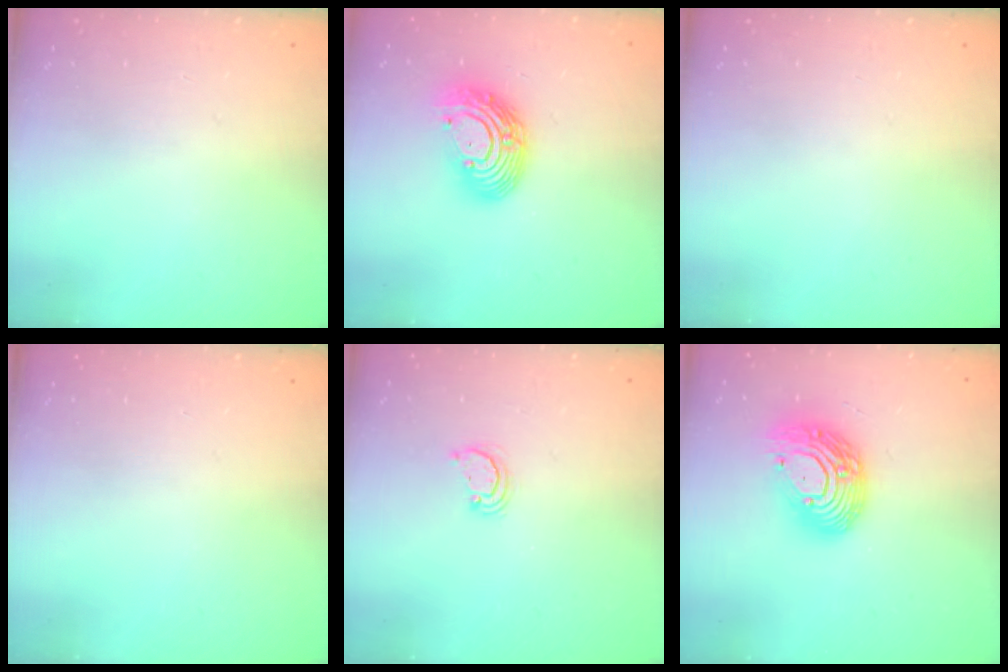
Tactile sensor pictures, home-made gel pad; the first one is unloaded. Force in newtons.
{"total": 13.2, "press": 13.2, "slide": 0.8}
{"total": 0.0}
{"total": 0.0}
{"total": 2.5, "press": 2.5, "slide": 0.3}
{"total": 16.4, "press": 16.4, "slide": 1.2}